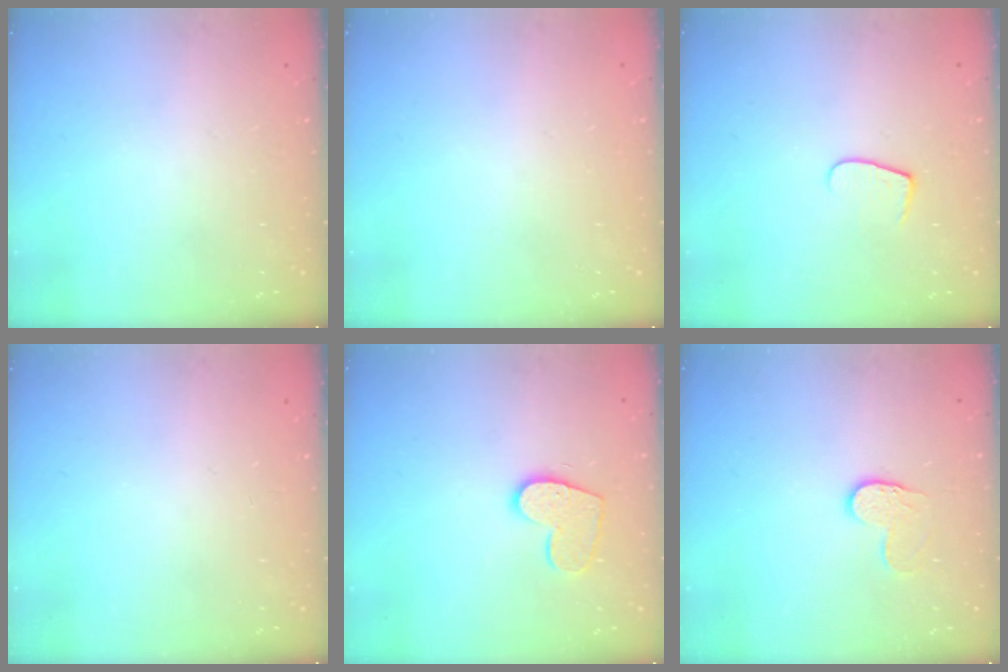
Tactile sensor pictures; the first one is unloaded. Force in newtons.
{"total": 0.0}
{"total": 5.5, "press": 5.5, "slide": 0.5}
{"total": 0.0}
{"total": 10.6, "press": 10.5, "slide": 0.8}
{"total": 6.2, "press": 6.2, "slide": 0.4}